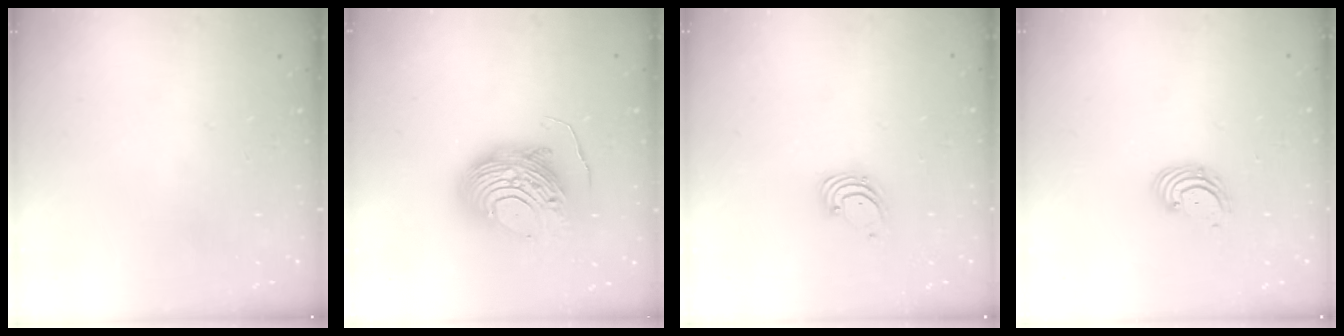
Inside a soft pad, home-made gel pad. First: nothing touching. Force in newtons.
{"total": 11.6, "press": 11.6, "slide": 0.9}
{"total": 1.6, "press": 1.6, "slide": 0.1}
{"total": 2.9, "press": 2.9, "slide": 0.3}